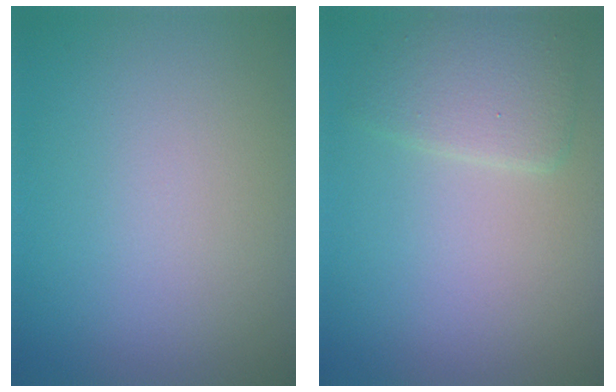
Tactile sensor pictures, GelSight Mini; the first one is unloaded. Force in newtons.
{"total": 3.0, "press": 3.0, "slide": 0.0}